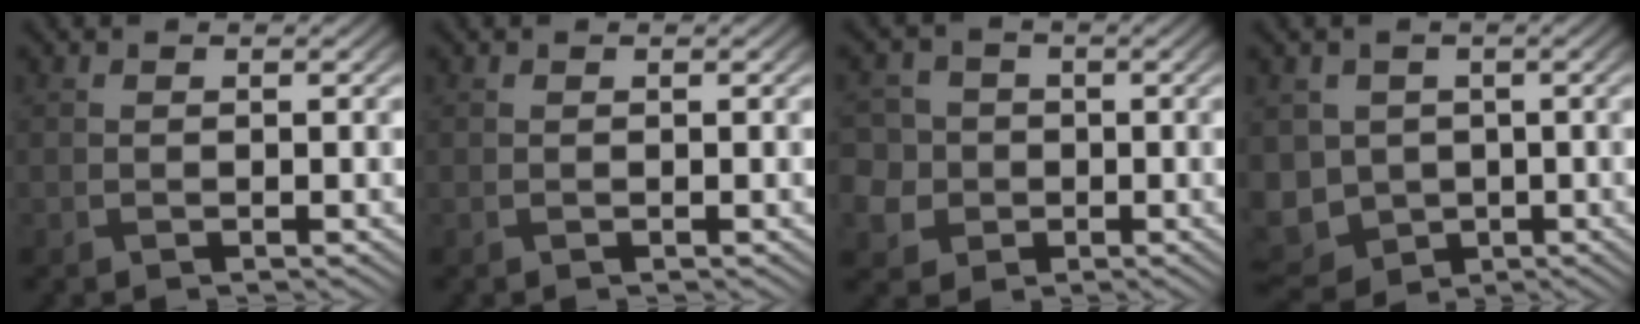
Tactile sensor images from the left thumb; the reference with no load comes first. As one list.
[{"total": 0.0}, {"total": 7.7, "force": [-0.8, 7.3, 2.4], "torque": [-0.088, 0.011, -0.047]}, {"total": 7.8, "force": [-1.0, 6.6, 3.9], "torque": [-0.107, -0.021, -0.019]}]